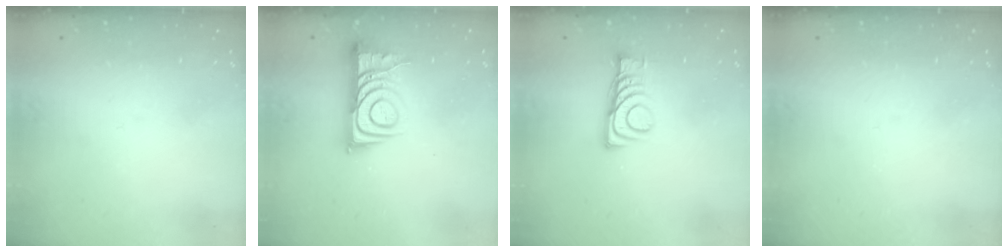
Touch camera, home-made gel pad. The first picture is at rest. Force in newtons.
{"total": 9.4, "press": 9.4, "slide": 0.6}
{"total": 7.9, "press": 7.8, "slide": 0.4}
{"total": 0.0}